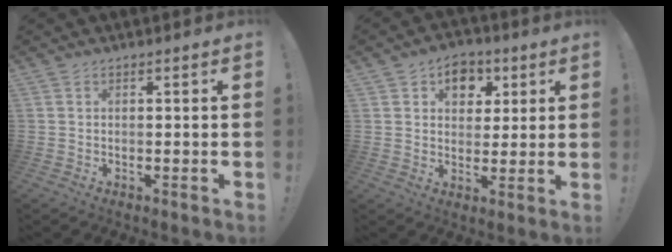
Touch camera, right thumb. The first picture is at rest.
{"total": 8.2, "force": [3.2, 6.8, 3.3], "torque": [-0.029, -0.011, 0.060]}